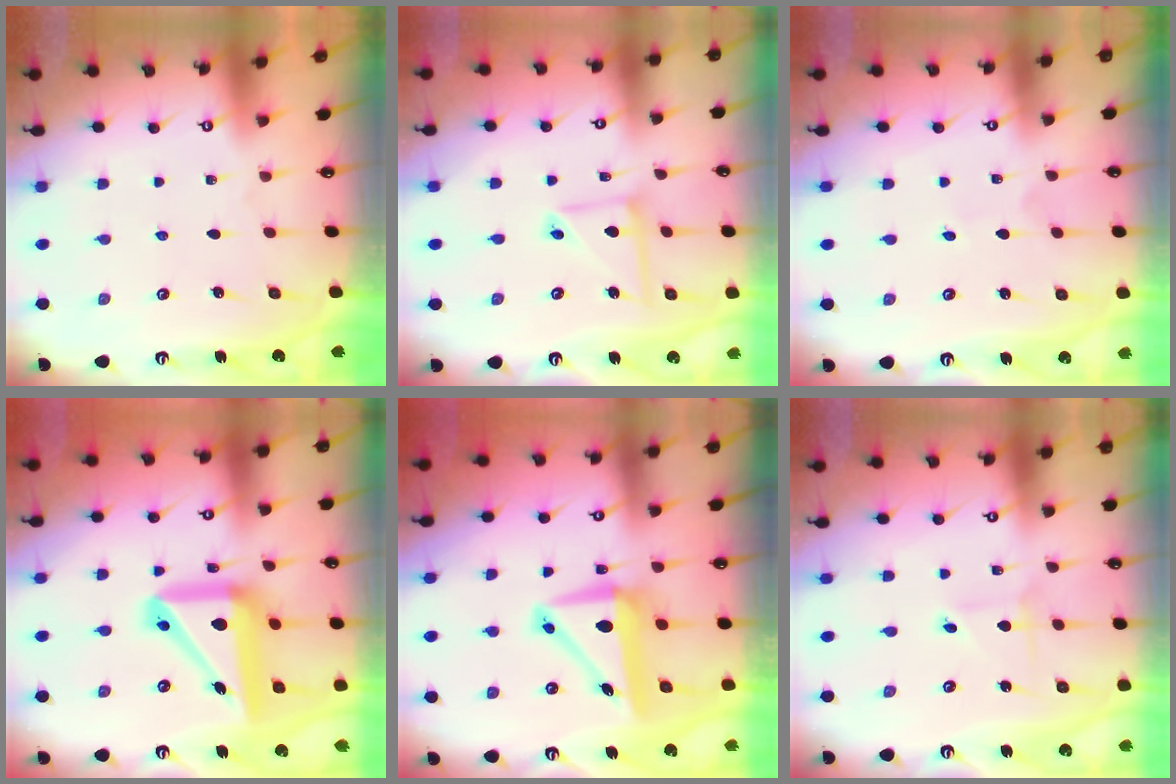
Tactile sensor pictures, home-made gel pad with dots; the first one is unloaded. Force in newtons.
{"total": 8.2, "press": 8.2, "slide": 0.6}
{"total": 1.0, "press": 1.0, "slide": 0.0}
{"total": 17.9, "press": 17.7, "slide": 2.7}
{"total": 8.1, "press": 7.9, "slide": 1.8}
{"total": 1.1, "press": 1.1, "slide": 0.1}